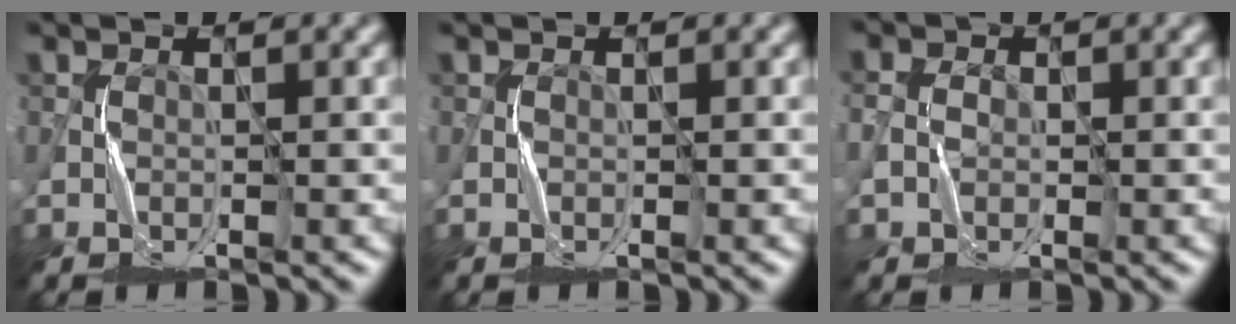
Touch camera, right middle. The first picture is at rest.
{"total": 0.0}
{"total": 1.7, "force": [-0.4, 1.3, 1.0], "torque": [-0.022, 0.004, -0.011]}